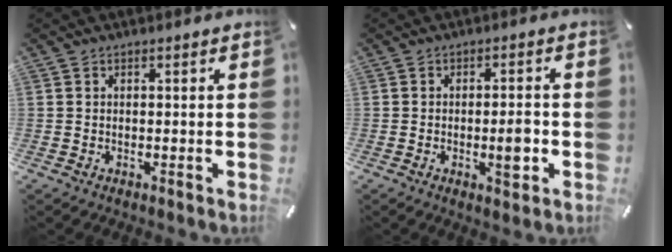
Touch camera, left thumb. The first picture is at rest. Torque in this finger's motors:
{"motor_torque": [0.99, 1.06, 0.58, -0.02, 0.07]}